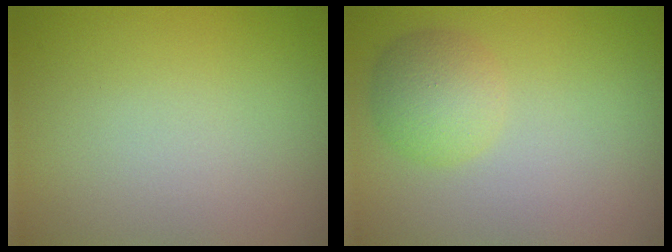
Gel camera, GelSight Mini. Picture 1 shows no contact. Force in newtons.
{"total": 3.2, "press": 3.2, "slide": 0.2}